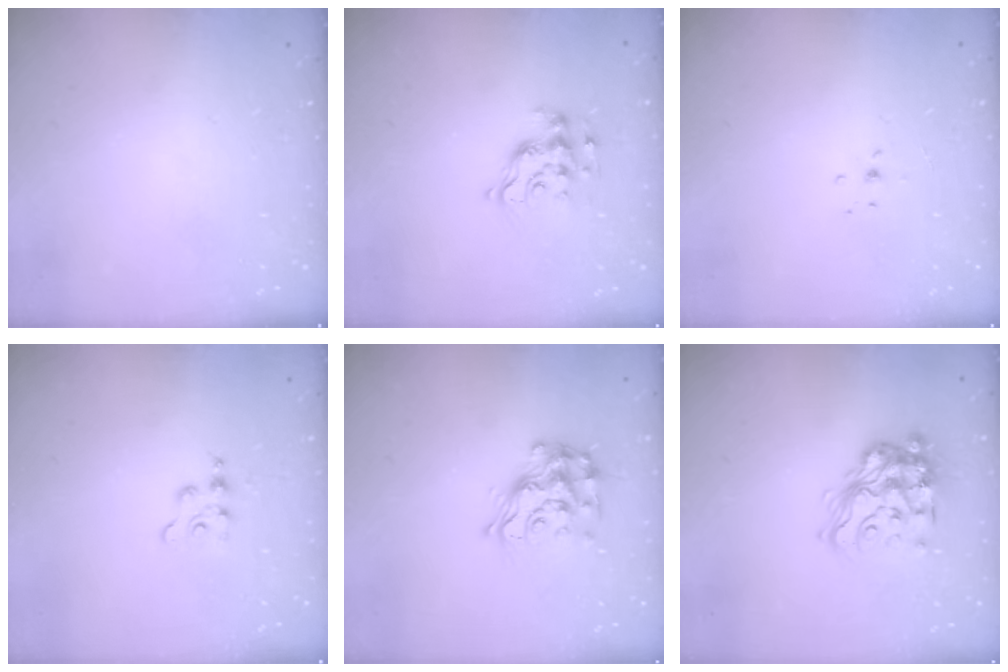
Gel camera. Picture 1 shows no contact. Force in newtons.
{"total": 10.4, "press": 10.4, "slide": 0.5}
{"total": 3.9, "press": 3.9, "slide": 0.4}
{"total": 3.1, "press": 3.1, "slide": 0.5}
{"total": 15.3, "press": 15.2, "slide": 1.0}
{"total": 16.6, "press": 16.5, "slide": 1.9}